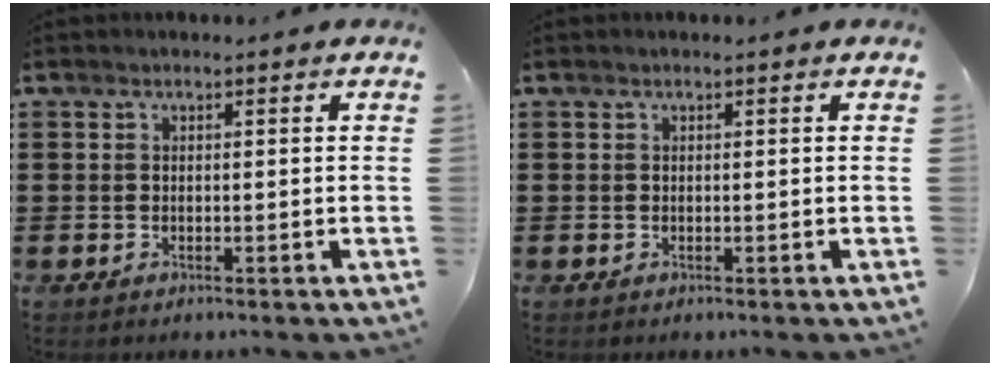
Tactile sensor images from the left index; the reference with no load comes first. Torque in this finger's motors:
{"motor_torque": [0.02, -0.18, -0.03, -0.01]}